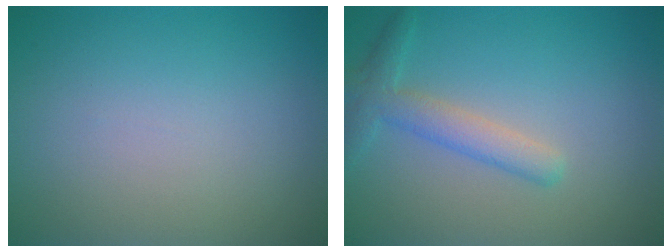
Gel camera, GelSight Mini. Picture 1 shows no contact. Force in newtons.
{"total": 2.9, "press": 2.9, "slide": 0.1}